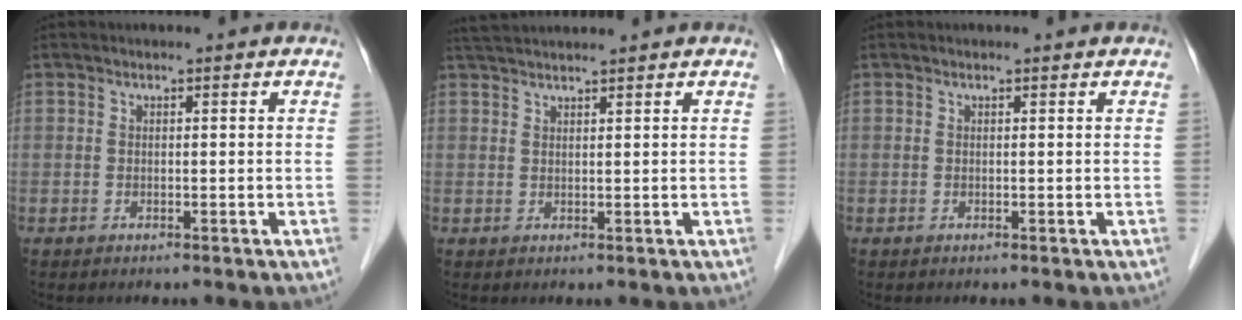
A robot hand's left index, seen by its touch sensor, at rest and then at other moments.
{"total": 6.1, "force": [5.7, -0.3, 2.3], "torque": [-0.039, 0.036, 0.098]}
{"total": 0.5, "force": [0.5, 0.0, 0.1], "torque": [-0.005, -0.001, 0.006]}